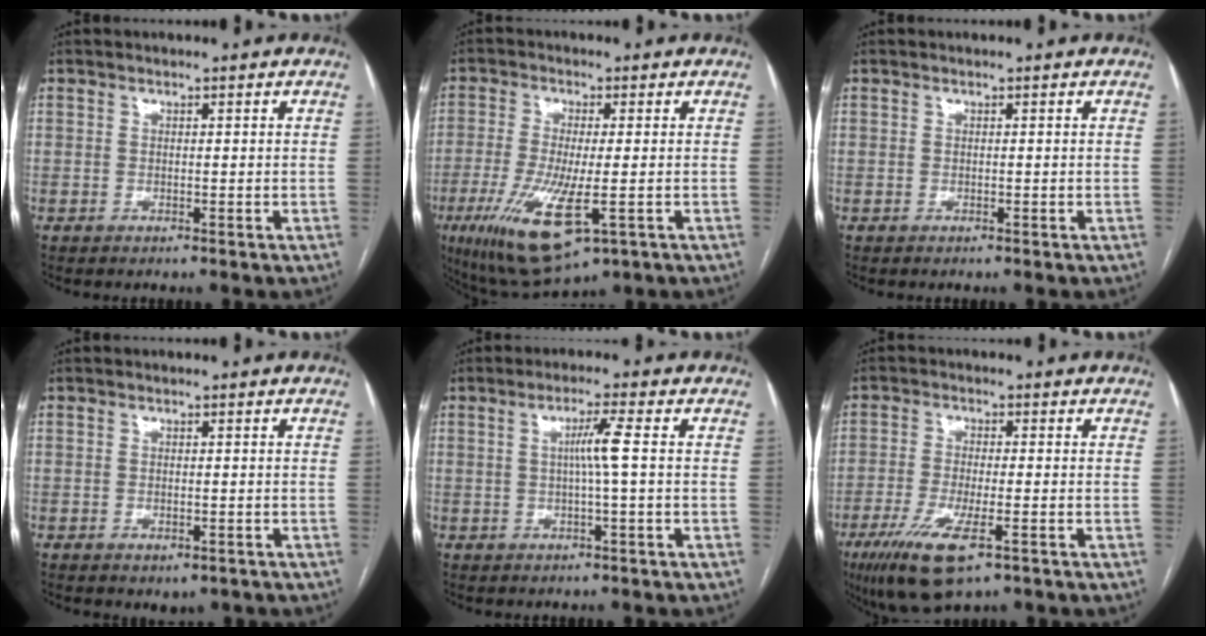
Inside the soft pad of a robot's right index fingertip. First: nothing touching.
{"total": 12.2, "force": [-4.2, 2.9, 11.1], "torque": [-0.219, -0.035, -0.064]}
{"total": 0.0}
{"total": 2.1, "force": [-1.1, 1.4, 1.1], "torque": [-0.009, -0.001, -0.004]}
{"total": 3.9, "force": [0.3, -0.8, 3.8], "torque": [-0.069, 0.003, 0.005]}
{"total": 10.1, "force": [-5.4, 2.3, 8.2], "torque": [-0.156, -0.026, -0.089]}